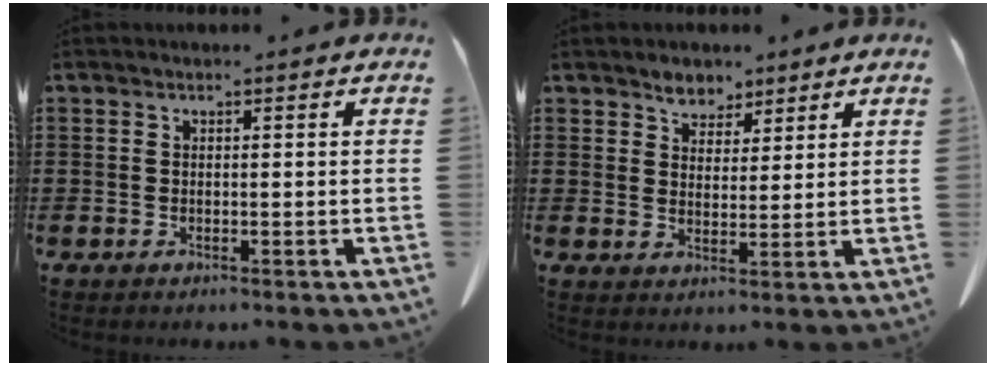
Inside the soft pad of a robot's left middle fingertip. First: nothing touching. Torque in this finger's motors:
{"motor_torque": [2.14, 0.00, 0.09, 0.02]}